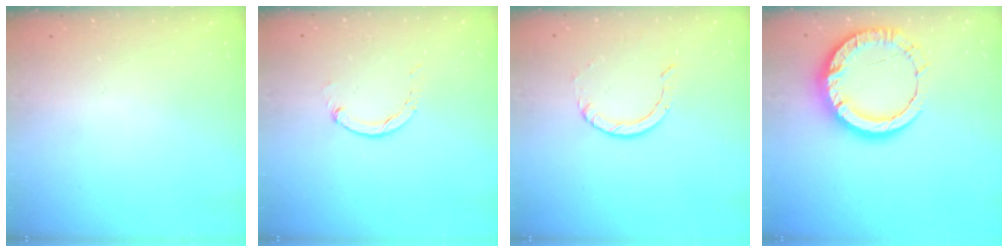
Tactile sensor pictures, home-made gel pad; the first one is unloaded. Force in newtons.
{"total": 0.8, "press": 0.8, "slide": 0.2}
{"total": 2.2, "press": 2.2, "slide": 0.2}
{"total": 15.6, "press": 15.5, "slide": 1.4}